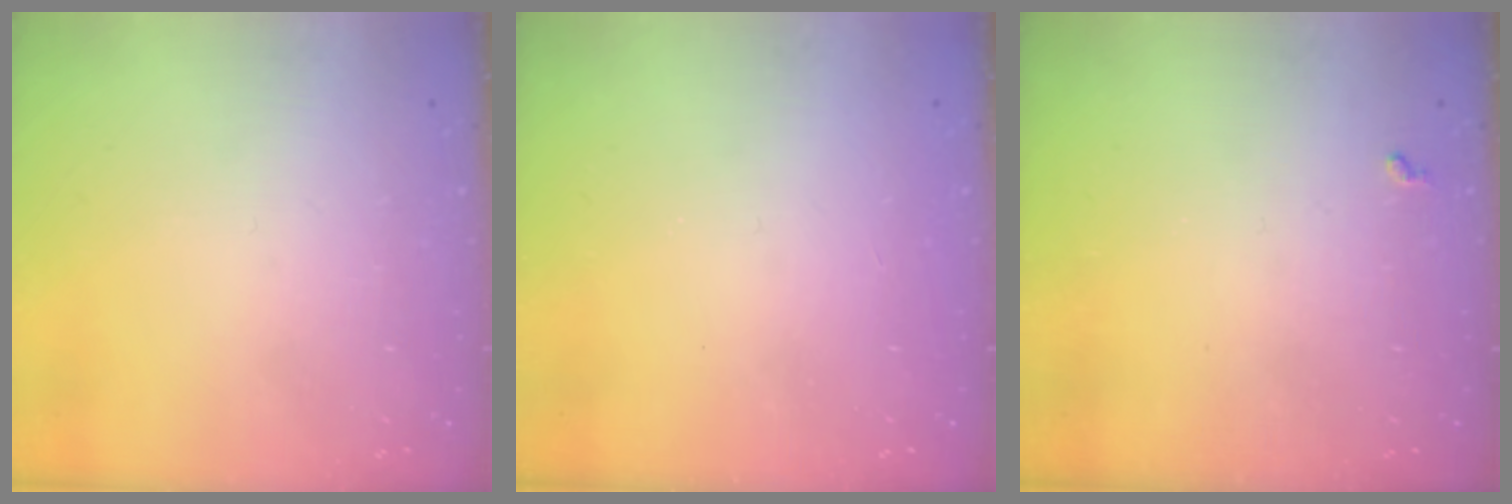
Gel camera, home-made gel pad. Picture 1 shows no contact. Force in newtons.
{"total": 1.0, "press": 1.0, "slide": 0.1}
{"total": 2.8, "press": 2.8, "slide": 0.5}